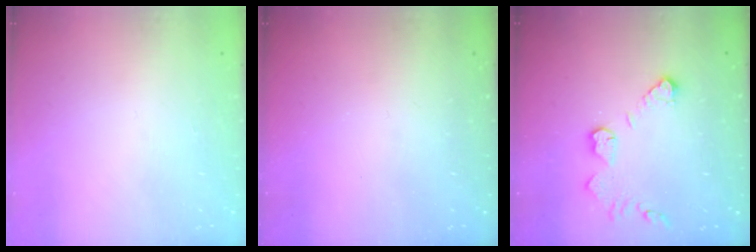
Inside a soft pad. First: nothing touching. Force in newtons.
{"total": 0.0}
{"total": 10.1, "press": 10.1, "slide": 0.6}